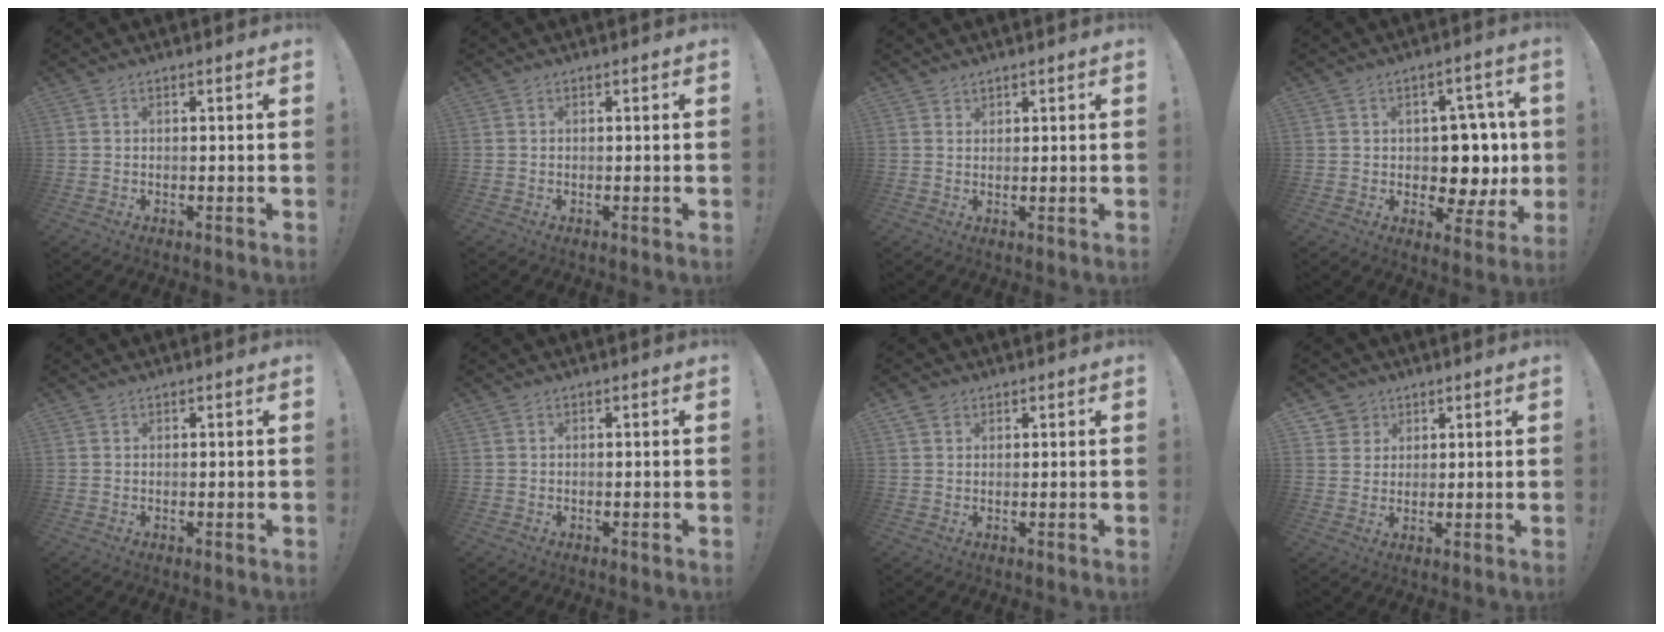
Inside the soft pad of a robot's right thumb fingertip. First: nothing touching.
{"total": 0.0}
{"total": 1.2, "force": [1.1, 0.6, -0.1], "torque": [0.001, -0.006, 0.021]}
{"total": 9.6, "force": [1.3, 7.5, 5.8], "torque": [-0.070, -0.013, 0.034]}
{"total": 0.0}
{"total": 0.0}
{"total": 2.8, "force": [1.8, 2.0, 0.7], "torque": [-0.002, -0.008, 0.032]}
{"total": 4.8, "force": [2.6, 4.0, 0.2], "torque": [0.001, -0.019, 0.049]}